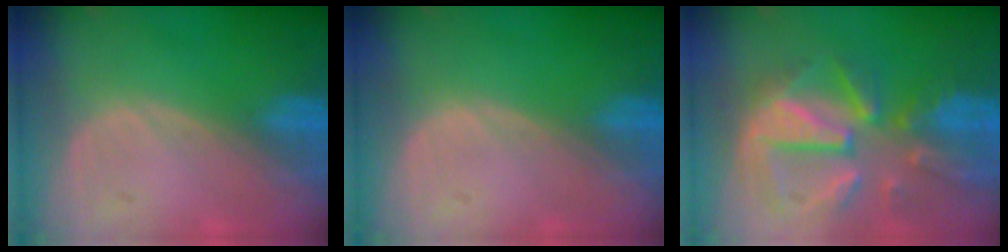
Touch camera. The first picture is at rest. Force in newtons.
{"total": 0.0}
{"total": 11.7, "press": 10.2, "slide": 5.6}